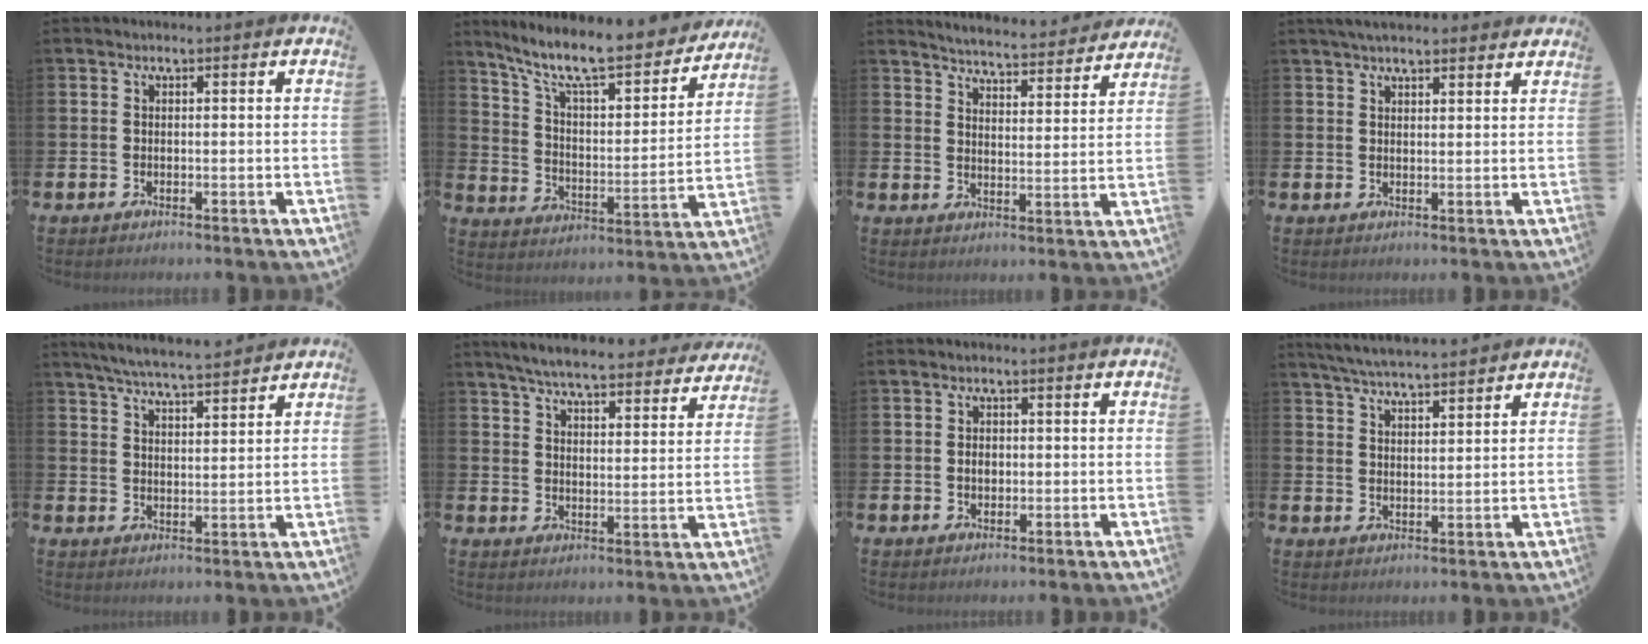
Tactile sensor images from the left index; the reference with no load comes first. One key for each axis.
{"total": 10.6, "fx": 9.2, "fy": 2.2, "fz": 4.9, "tx": -0.116, "ty": -0.065, "tz": 0.152}
{"total": 5.2, "fx": 5.2, "fy": 0.0, "fz": 0.5, "tx": -0.024, "ty": -0.045, "tz": 0.087}
{"total": 3.5, "fx": 3.2, "fy": 0.7, "fz": 1.2, "tx": -0.023, "ty": -0.006, "tz": 0.058}
{"total": 5.8, "fx": 5.7, "fy": 0.1, "fz": 1.4, "tx": -0.043, "ty": -0.028, "tz": 0.102}
{"total": 6.3, "fx": 6.0, "fy": 0.6, "fz": 1.9, "tx": -0.043, "ty": -0.043, "tz": 0.100}
{"total": 1.7, "fx": 0.0, "fy": 1.3, "fz": 1.2, "tx": -0.011, "ty": 0.003, "tz": -0.005}
{"total": 5.4, "fx": 5.3, "fy": 0.2, "fz": 1.1, "tx": -0.036, "ty": -0.025, "tz": 0.095}